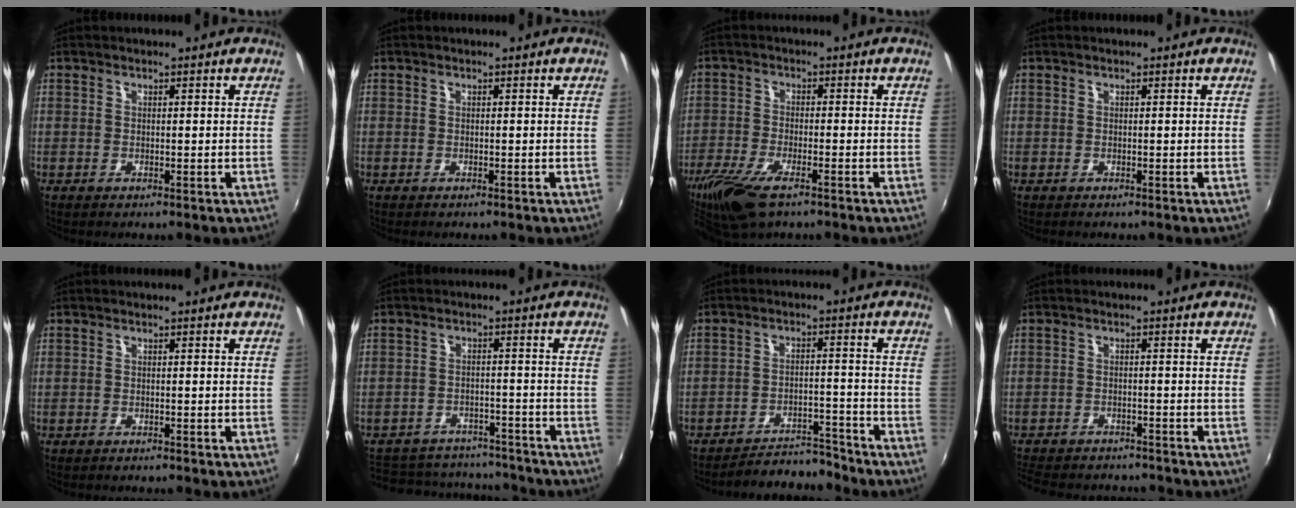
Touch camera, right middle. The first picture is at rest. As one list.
[{"total": 0.0}, {"total": 11.1, "force": [-7.5, 3.7, 7.3], "torque": [-0.173, -0.036, -0.145]}, {"total": 0.0}, {"total": 0.8, "force": [-0.8, -0.1, 0.0], "torque": [-0.002, -0.005, -0.014]}, {"total": 15.8, "force": [-13.3, 7.1, 4.7], "torque": [-0.120, 0.029, -0.169]}, {"total": 8.7, "force": [-8.5, 1.4, 1.3], "torque": [-0.040, 0.012, -0.122]}, {"total": 12.5, "force": [-11.0, 4.1, 4.2], "torque": [-0.112, -0.009, -0.166]}]